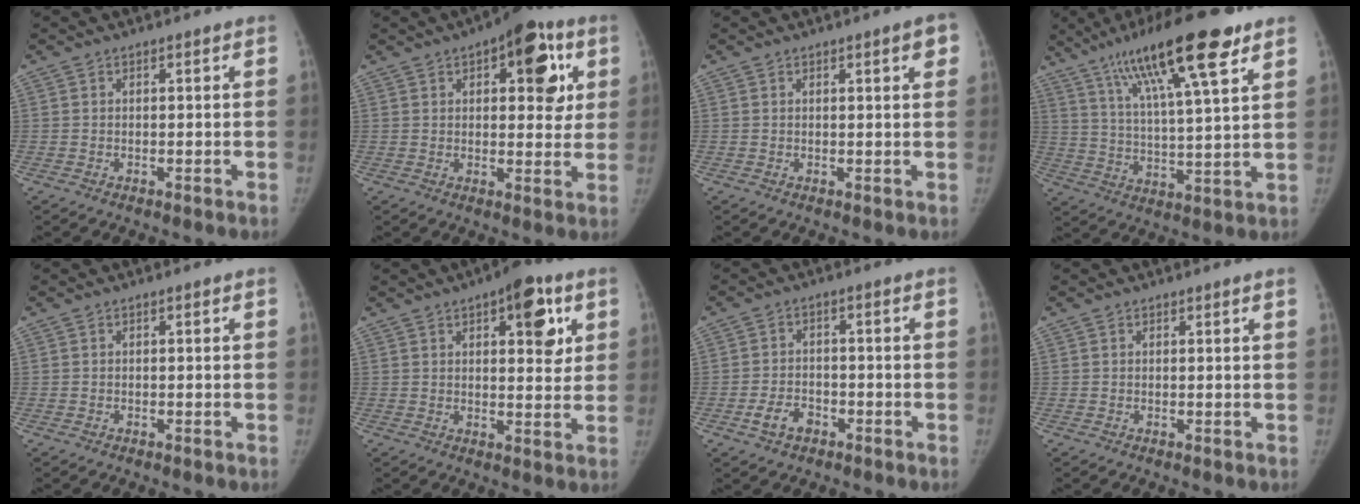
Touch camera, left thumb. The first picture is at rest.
{"total": 13.4, "force": [5.1, 6.4, 10.6], "torque": [-0.084, -0.002, 0.059]}
{"total": 3.0, "force": [1.3, 0.5, 2.6], "torque": [-0.027, -0.001, 0.015]}
{"total": 19.1, "force": [11.1, 3.5, 15.1], "torque": [-0.246, -0.023, 0.191]}
{"total": 0.0}
{"total": 10.5, "force": [4.5, 4.6, 8.3], "torque": [-0.074, -0.011, 0.056]}
{"total": 4.6, "force": [-2.7, 3.1, 2.2], "torque": [-0.035, 0.022, -0.045]}
{"total": 0.9, "force": [0.6, -0.3, 0.6], "torque": [-0.017, -0.002, 0.012]}